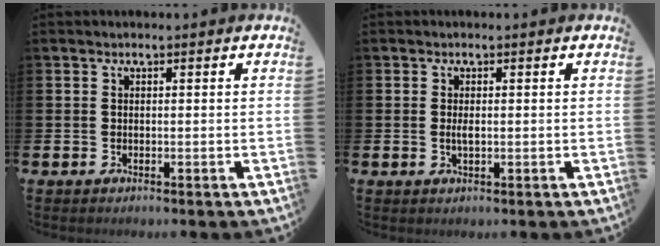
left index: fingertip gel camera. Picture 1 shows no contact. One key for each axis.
{"total": 1.3, "fx": 0.1, "fy": 0.5, "fz": 1.3, "tx": -0.022, "ty": 0.001, "tz": -0.001}